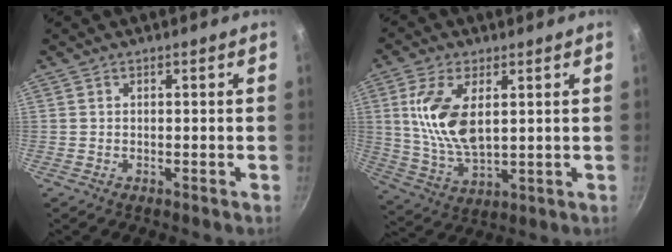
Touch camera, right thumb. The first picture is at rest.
{"total": 12.7, "force": [3.0, 6.4, 10.5], "torque": [-0.202, -0.015, 0.065]}